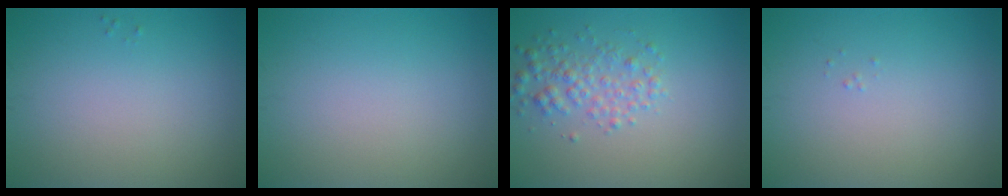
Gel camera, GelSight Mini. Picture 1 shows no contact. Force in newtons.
{"total": 0.0}
{"total": 2.6, "press": 2.6, "slide": 0.0}
{"total": 0.0}